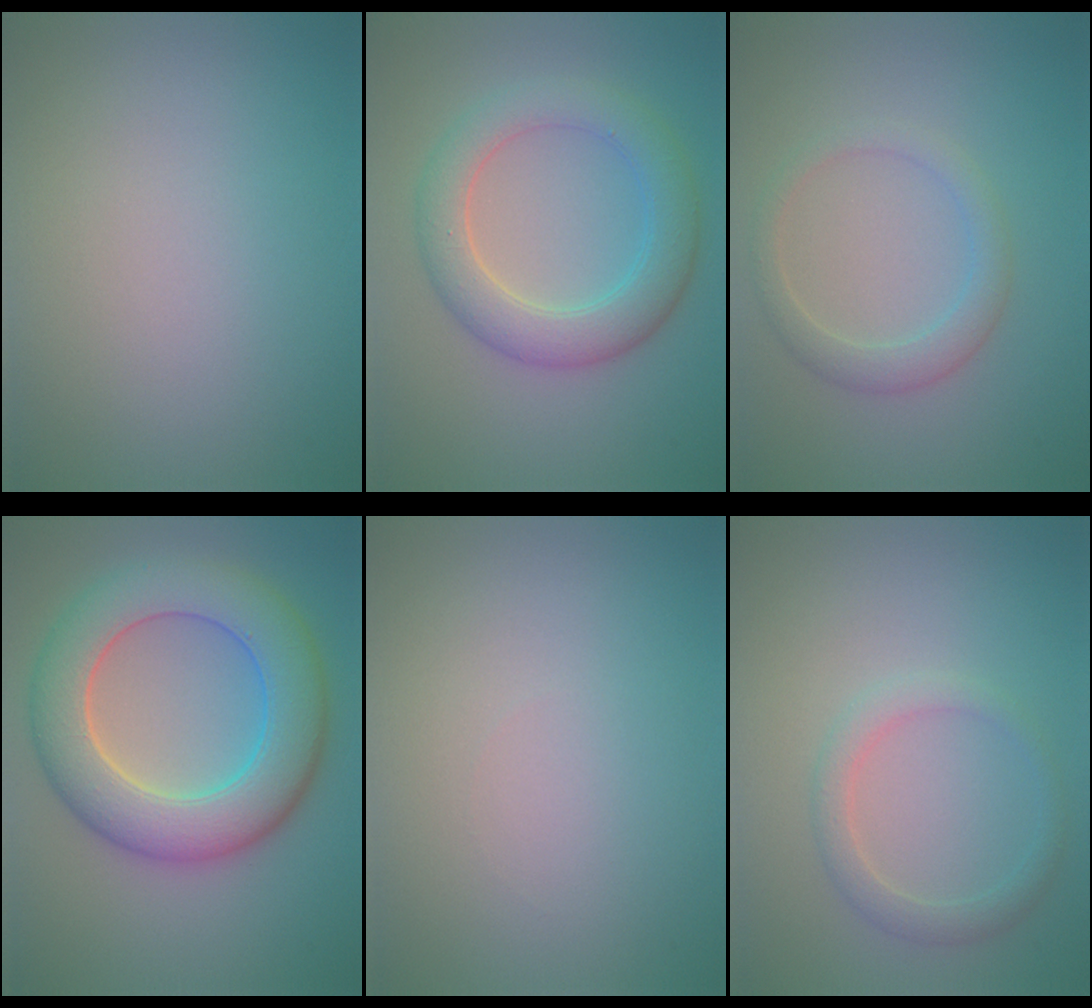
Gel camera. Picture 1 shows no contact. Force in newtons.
{"total": 5.3, "press": 5.2, "slide": 0.3}
{"total": 2.4, "press": 2.4, "slide": 0.0}
{"total": 9.3, "press": 9.3, "slide": 0.5}
{"total": 0.0}
{"total": 2.0, "press": 2.0, "slide": 0.0}